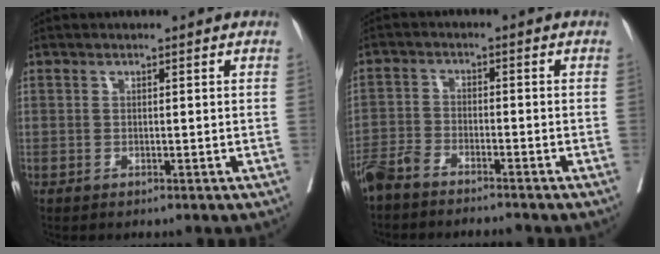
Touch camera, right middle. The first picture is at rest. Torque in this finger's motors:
{"motor_torque": [0.49, -0.47, 0.60, 0.15]}